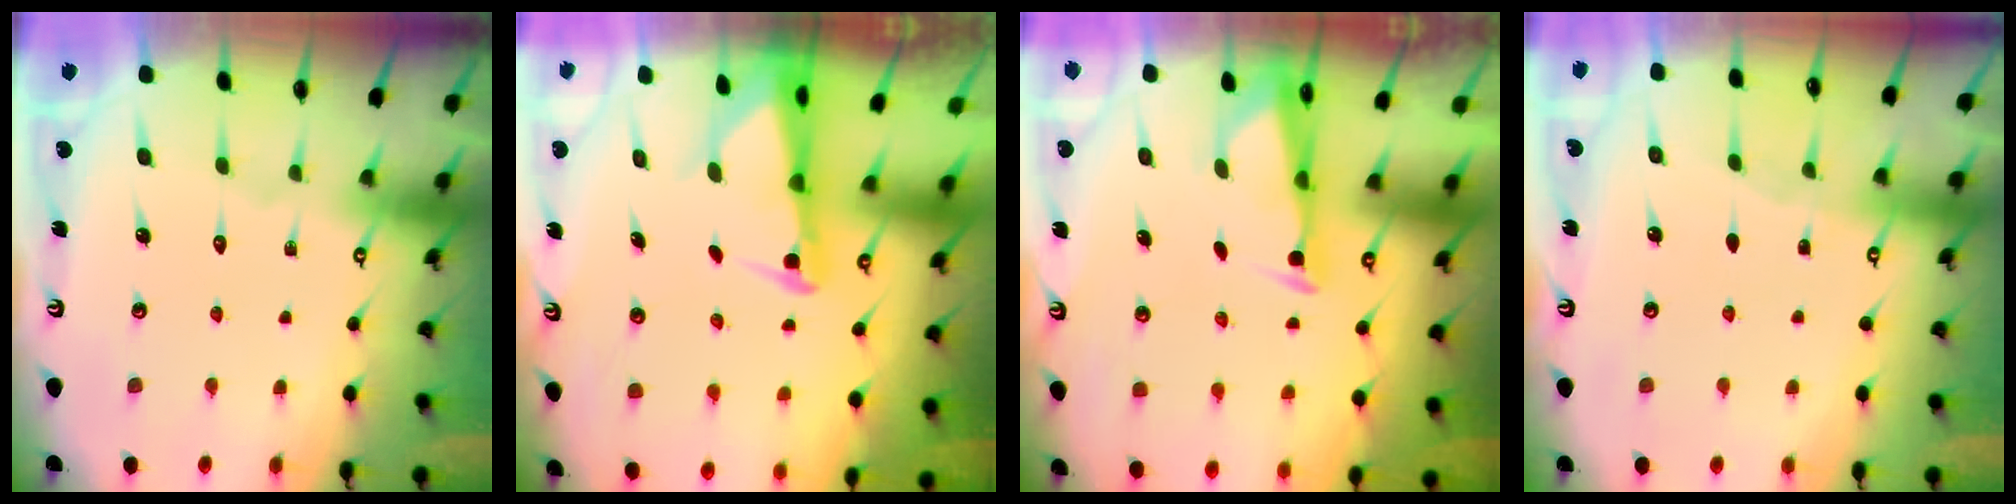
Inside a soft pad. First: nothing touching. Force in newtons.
{"total": 3.1, "press": 3.1, "slide": 0.6}
{"total": 3.1, "press": 3.0, "slide": 0.7}
{"total": 2.7, "press": 2.6, "slide": 0.3}